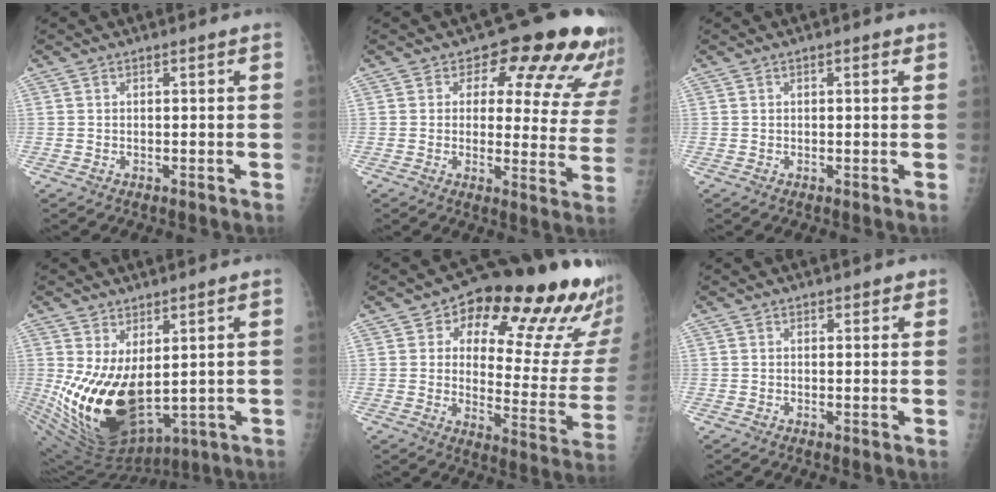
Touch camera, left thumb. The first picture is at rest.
{"total": 16.3, "force": [10.5, 7.8, 9.7], "torque": [-0.054, -0.056, 0.102]}
{"total": 1.4, "force": [0.5, 0.6, 1.1], "torque": [-0.013, 0.002, 0.005]}
{"total": 16.9, "force": [0.8, 9.3, 14.1], "torque": [-0.247, -0.038, 0.052]}
{"total": 24.0, "force": [13.6, 9.6, 17.2], "torque": [-0.178, -0.058, 0.179]}
{"total": 1.4, "force": [1.0, 0.8, 0.4], "torque": [0.009, -0.004, 0.007]}